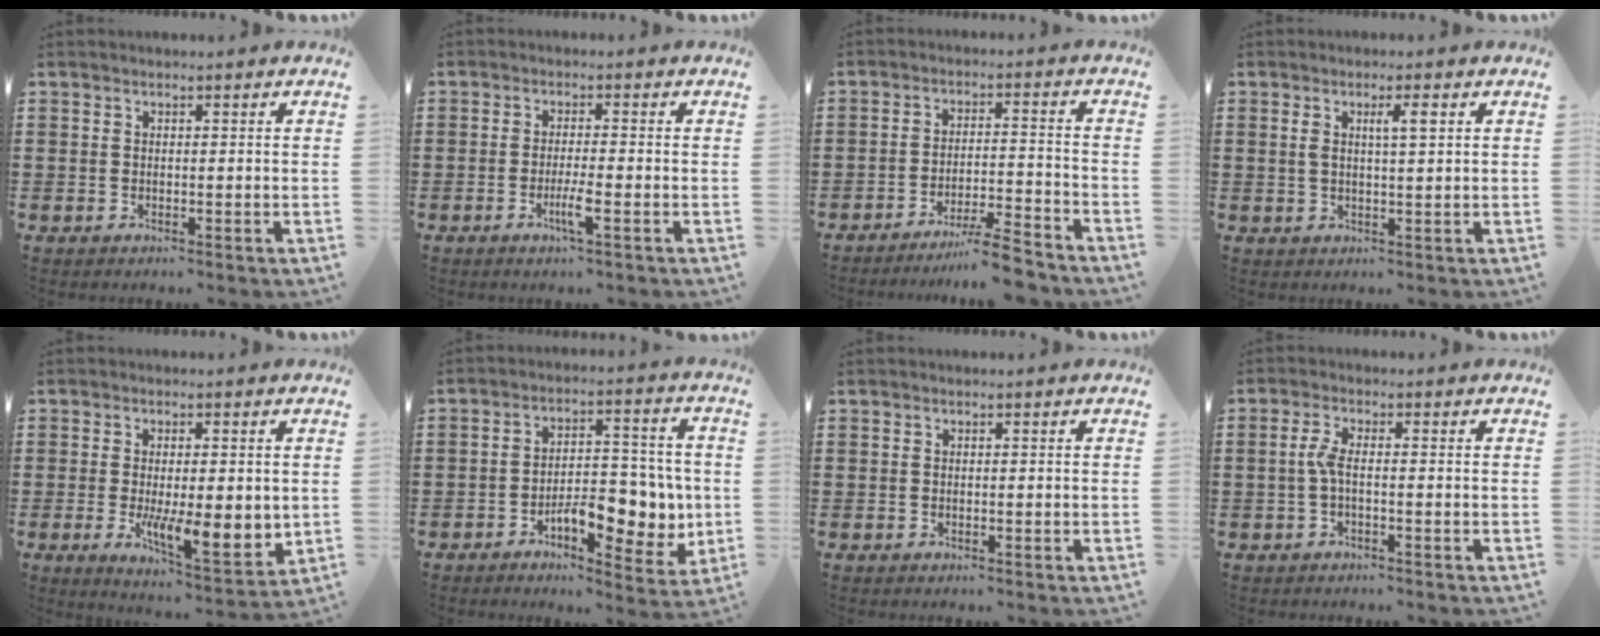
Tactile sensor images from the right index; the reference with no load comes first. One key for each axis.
{"total": 3.5, "fx": -1.6, "fy": 0.1, "fz": 3.1, "tx": -0.059, "ty": -0.009, "tz": -0.031}
{"total": 6.4, "fx": -5.7, "fy": -0.3, "fz": 2.9, "tx": -0.052, "ty": -0.008, "tz": -0.108}
{"total": 3.0, "fx": 1.0, "fy": 0.6, "fz": 2.8, "tx": -0.056, "ty": 0.006, "tz": 0.014}
{"total": 8.1, "fx": -0.9, "fy": 3.1, "fz": 7.4, "tx": -0.130, "ty": -0.007, "tz": -0.010}
{"total": 9.2, "fx": -2.8, "fy": 4.8, "fz": 7.3, "tx": -0.088, "ty": 0.001, "tz": -0.047}
{"total": 0.0}
{"total": 2.9, "fx": -0.5, "fy": 0.7, "fz": 2.8, "tx": -0.068, "ty": -0.003, "tz": -0.015}